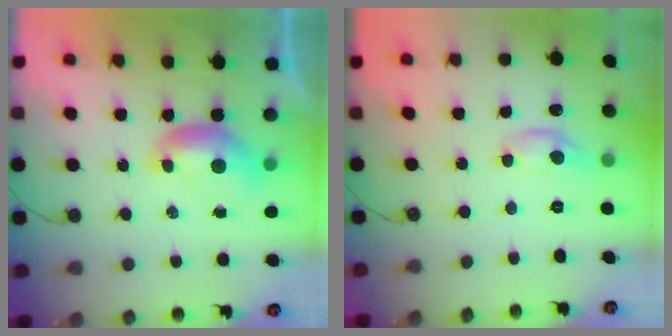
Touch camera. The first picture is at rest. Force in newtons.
{"total": 2.6, "press": 2.6, "slide": 0.2}